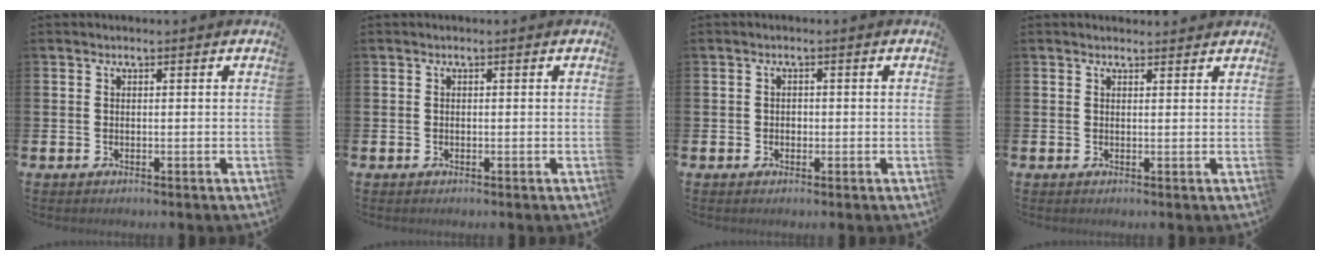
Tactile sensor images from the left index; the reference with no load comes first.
{"total": 0.0}
{"total": 1.0, "force": [-0.2, 0.9, 0.3], "torque": [0.007, 0.000, -0.009]}
{"total": 1.1, "force": [1.1, 0.3, 0.0], "torque": [0.007, -0.003, 0.018]}